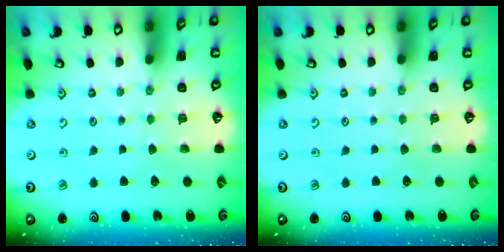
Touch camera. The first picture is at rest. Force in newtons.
{"total": 0.0}